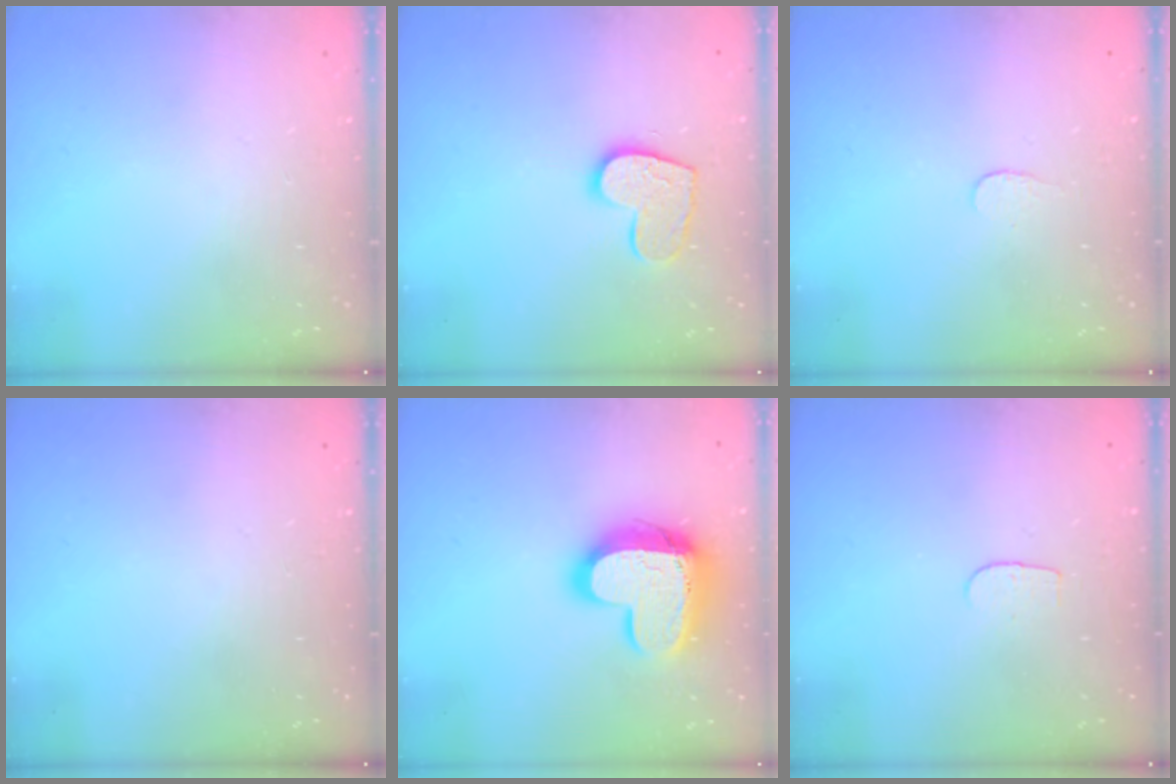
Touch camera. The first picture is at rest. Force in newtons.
{"total": 11.7, "press": 11.7, "slide": 0.8}
{"total": 3.0, "press": 3.0, "slide": 0.2}
{"total": 0.0}
{"total": 16.3, "press": 16.3, "slide": 1.0}
{"total": 3.7, "press": 3.6, "slide": 0.4}